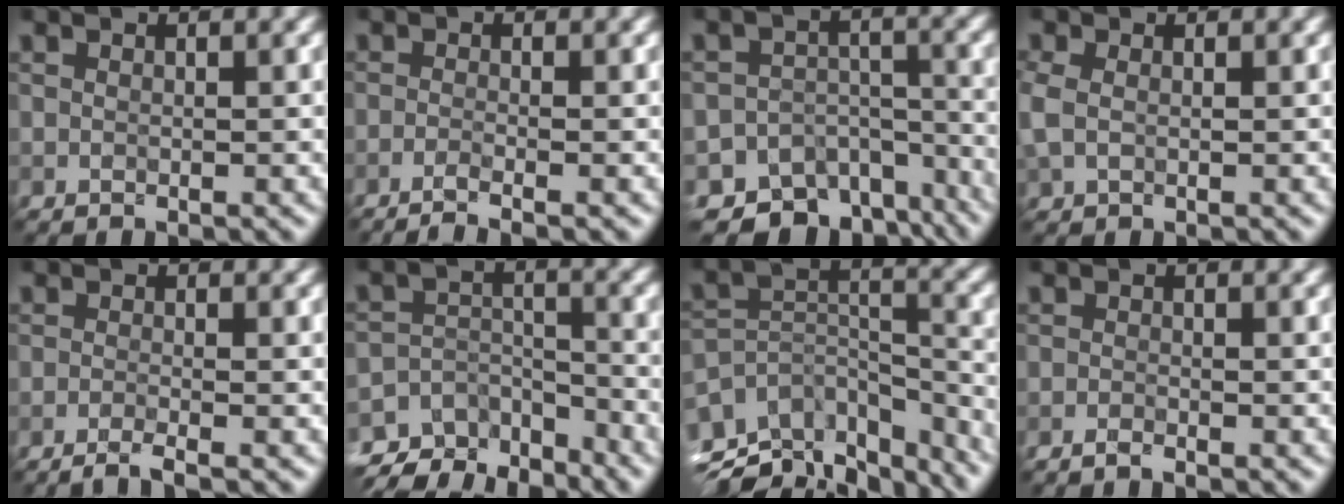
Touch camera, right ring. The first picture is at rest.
{"total": 2.2, "force": [-1.6, 0.3, 1.5], "torque": [-0.030, 0.001, -0.040]}
{"total": 9.0, "force": [-6.9, 5.6, 1.6], "torque": [0.001, 0.001, -0.086]}
{"total": 1.7, "force": [-0.1, 1.4, 1.1], "torque": [-0.034, 0.002, -0.008]}
{"total": 2.4, "force": [-1.7, 0.3, 1.7], "torque": [-0.030, 0.001, -0.041]}
{"total": 7.9, "force": [-6.6, 3.5, 2.7], "torque": [-0.035, 0.002, -0.107]}
{"total": 9.7, "force": [-7.7, 4.3, 4.2], "torque": [-0.089, 0.015, -0.102]}
{"total": 1.0, "force": [-0.9, 0.0, 0.4], "torque": [-0.013, 0.001, -0.020]}